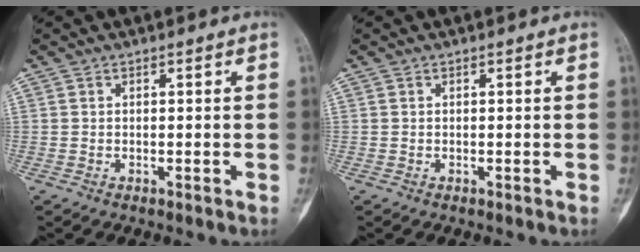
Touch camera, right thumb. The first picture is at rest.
{"total": 0.0}